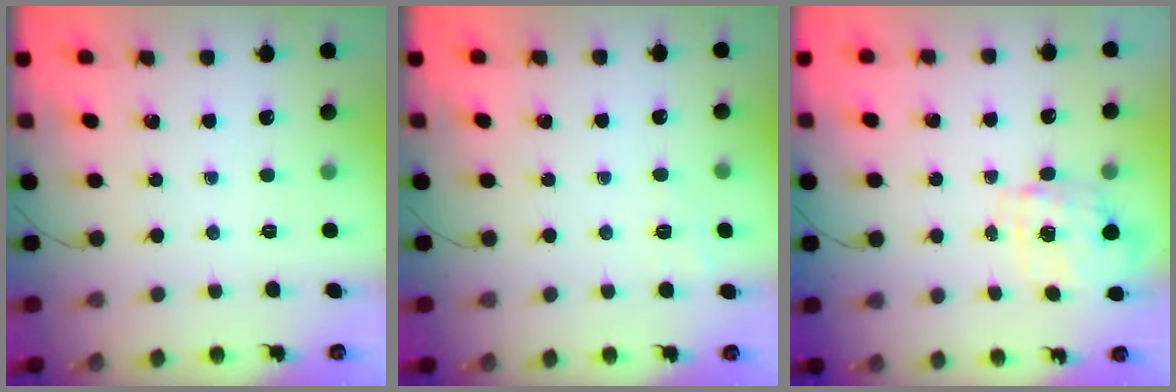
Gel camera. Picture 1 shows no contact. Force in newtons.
{"total": 1.9, "press": 0.0, "slide": 1.9}
{"total": 4.0, "press": 3.9, "slide": 0.9}